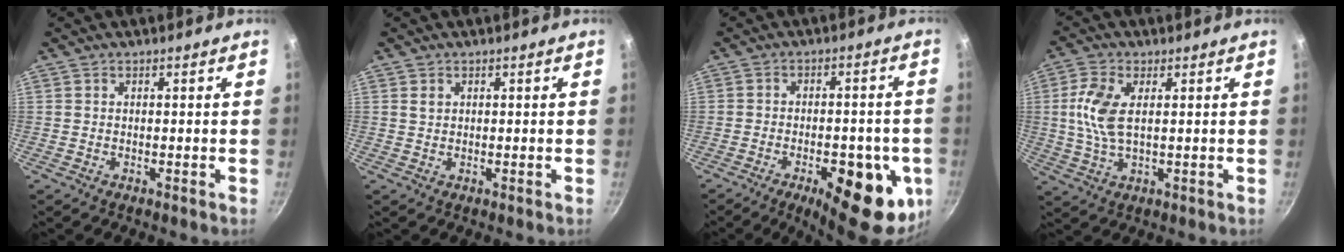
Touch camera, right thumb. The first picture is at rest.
{"total": 1.2, "force": [0.5, 0.9, 0.5], "torque": [-0.008, -0.001, 0.009]}
{"total": 18.2, "force": [-6.8, 7.6, 15.1], "torque": [-0.147, 0.003, -0.084]}
{"total": 6.6, "force": [1.2, 3.1, 5.7], "torque": [-0.126, 0.003, 0.023]}